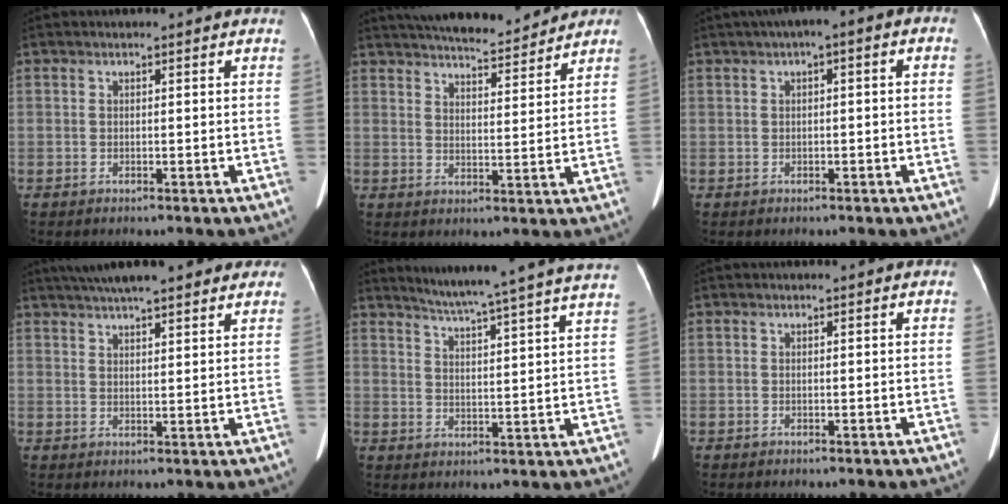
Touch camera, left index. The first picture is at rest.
{"total": 14.1, "force": [12.9, 2.2, 5.3], "torque": [-0.085, 0.010, 0.187]}
{"total": 4.1, "force": [0.9, 1.3, 3.7], "torque": [-0.056, 0.025, 0.004]}
{"total": 16.0, "force": [13.1, 3.2, 8.6], "torque": [-0.136, 0.043, 0.174]}
{"total": 20.7, "force": [18.5, -1.9, 9.1], "torque": [-0.146, -0.045, 0.234]}
{"total": 0.0}